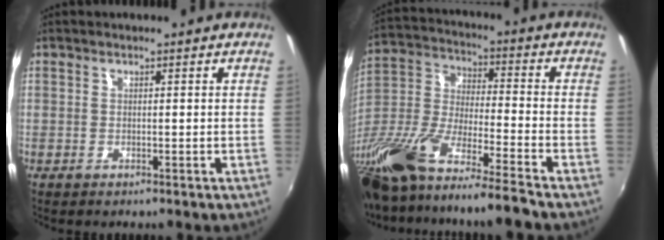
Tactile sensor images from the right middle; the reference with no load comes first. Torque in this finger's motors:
{"motor_torque": [1.07, -1.07, 0.56, 0.21]}